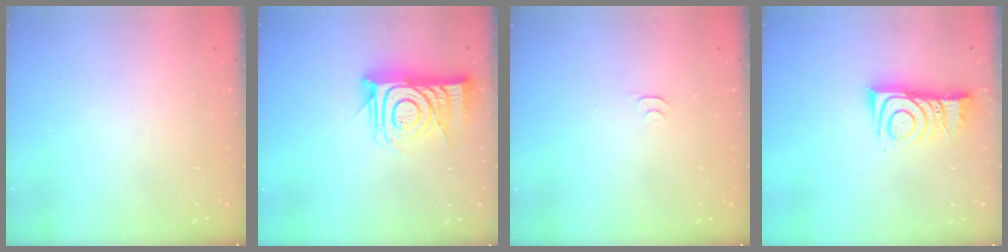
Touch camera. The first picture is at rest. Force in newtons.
{"total": 14.6, "press": 14.6, "slide": 1.0}
{"total": 3.5, "press": 3.4, "slide": 0.4}
{"total": 10.1, "press": 10.0, "slide": 0.9}